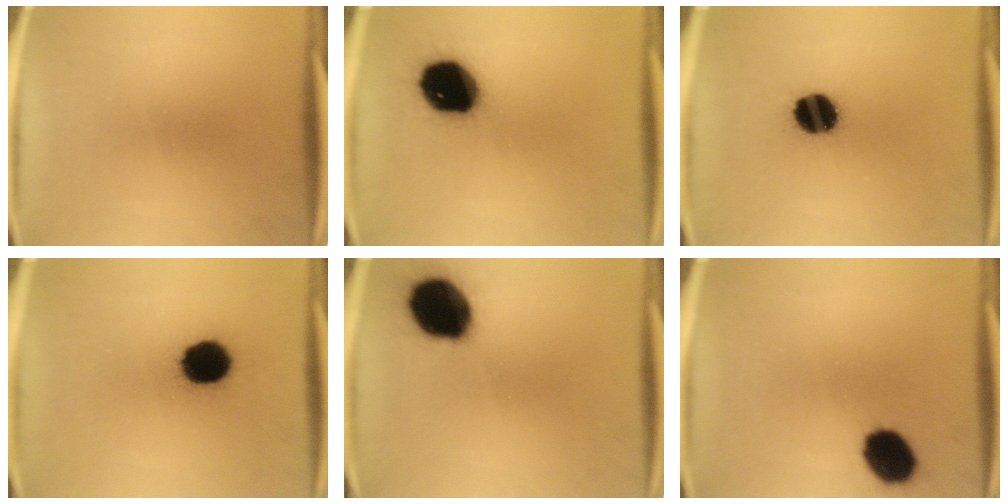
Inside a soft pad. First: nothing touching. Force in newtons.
{"total": 17.6}
{"total": 11.7}
{"total": 12.9}
{"total": 18.3}
{"total": 10.3}